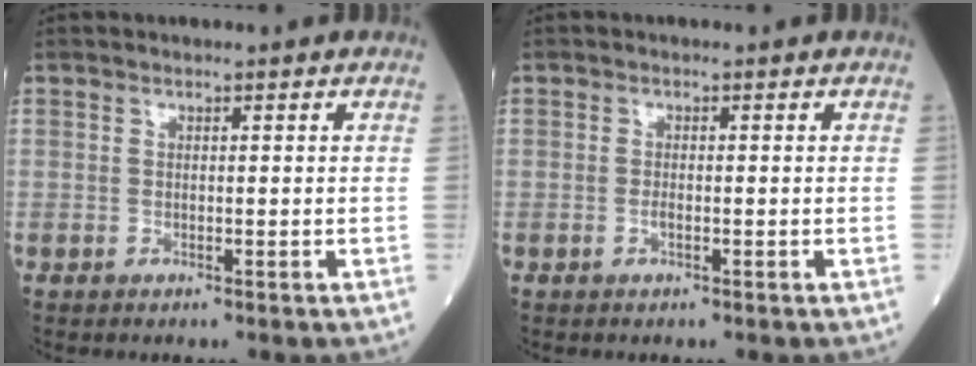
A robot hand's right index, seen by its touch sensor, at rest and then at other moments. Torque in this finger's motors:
{"motor_torque": [0.06, 0.00, 0.17, 0.04]}